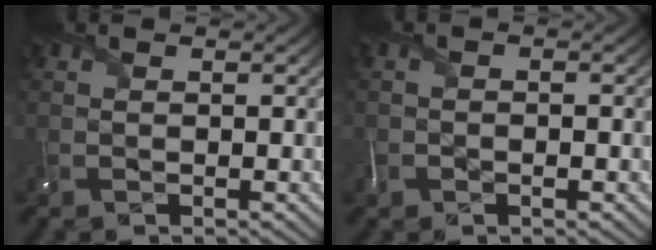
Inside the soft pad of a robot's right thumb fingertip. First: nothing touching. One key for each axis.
{"total": 1.5, "fx": -1.1, "fy": 0.8, "fz": 0.5, "tx": 0.000, "ty": -0.009, "tz": -0.020}